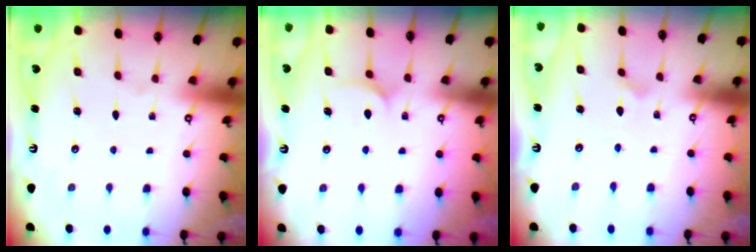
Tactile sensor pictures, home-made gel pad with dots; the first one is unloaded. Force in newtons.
{"total": 6.3, "press": 6.3, "slide": 0.3}
{"total": 2.3, "press": 2.3, "slide": 0.2}